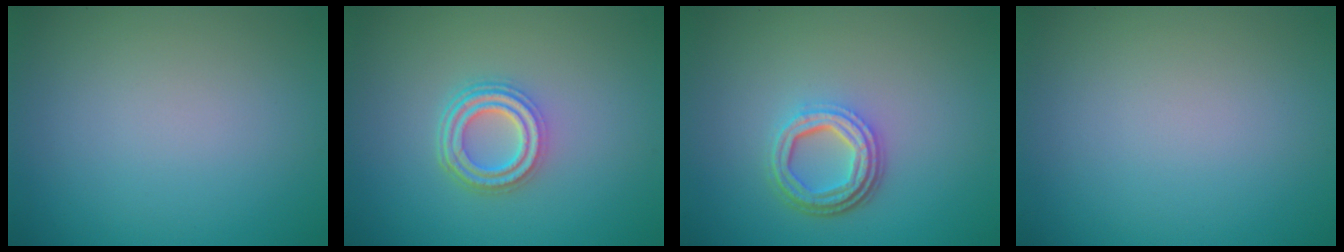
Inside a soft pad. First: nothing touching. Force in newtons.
{"total": 4.0, "press": 3.1, "slide": 2.5}
{"total": 4.2, "press": 3.1, "slide": 2.7}
{"total": 0.0}